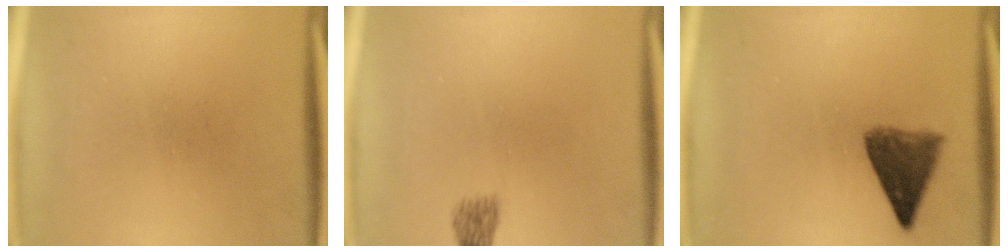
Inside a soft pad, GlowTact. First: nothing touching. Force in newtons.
{"total": 2.1}
{"total": 6.5}